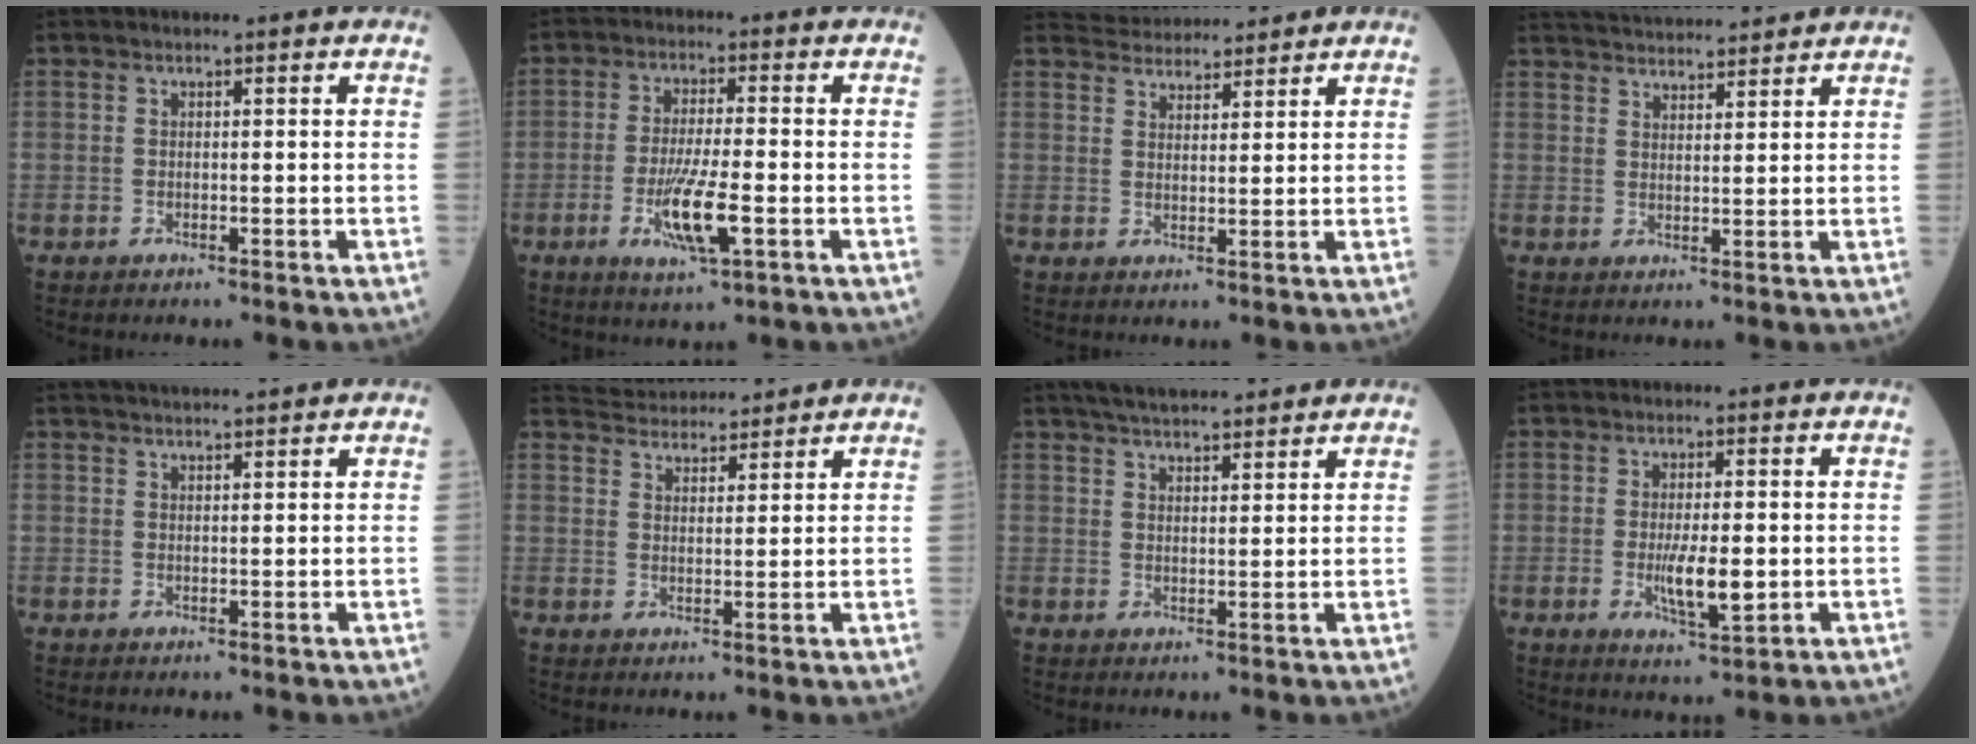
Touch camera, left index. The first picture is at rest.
{"total": 8.1, "force": [-2.7, 1.0, 7.6], "torque": [-0.149, -0.015, -0.047]}
{"total": 6.5, "force": [6.4, 1.3, 0.7], "torque": [-0.014, 0.030, 0.096]}
{"total": 12.5, "force": [11.9, 1.6, 3.4], "torque": [-0.064, 0.035, 0.180]}
{"total": 7.5, "force": [6.9, 0.2, 2.9], "torque": [-0.043, 0.033, 0.096]}
{"total": 8.0, "force": [7.9, 1.1, 1.1], "torque": [-0.023, 0.027, 0.121]}
{"total": 11.1, "force": [9.9, 1.9, 4.7], "torque": [-0.072, 0.024, 0.143]}
{"total": 5.9, "force": [-0.8, 1.4, 5.7], "torque": [-0.109, -0.010, -0.009]}